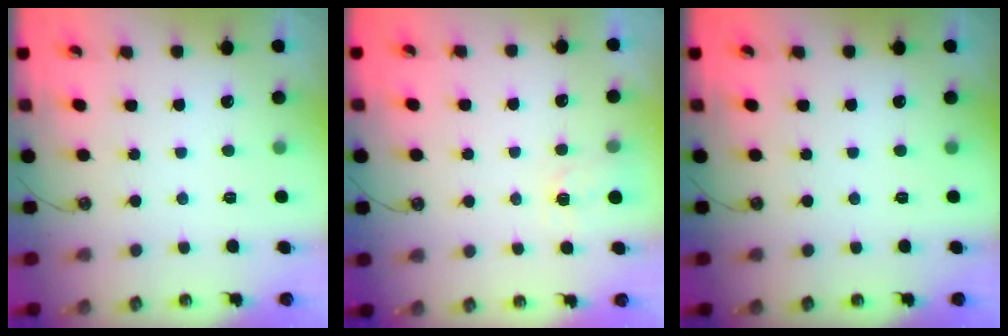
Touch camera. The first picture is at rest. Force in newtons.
{"total": 2.9, "press": 2.9, "slide": 0.5}
{"total": 0.0}